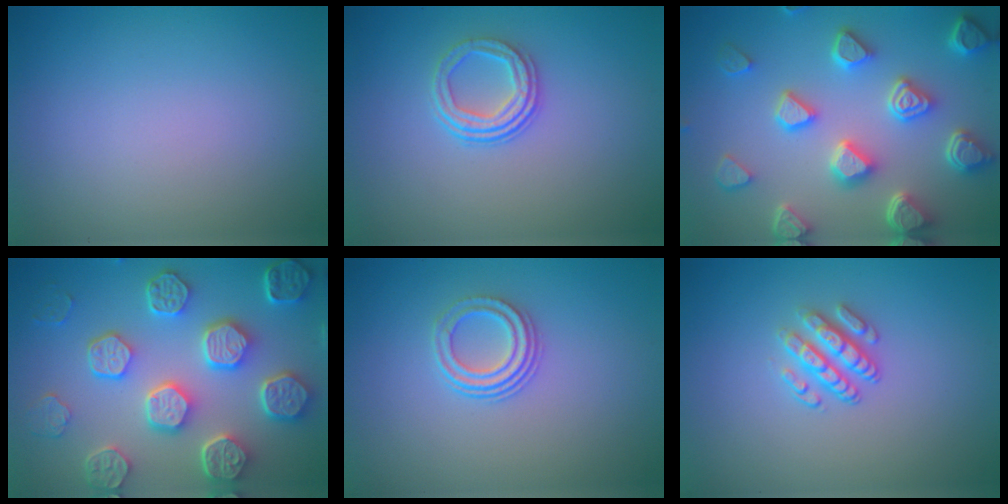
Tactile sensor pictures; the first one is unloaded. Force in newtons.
{"total": 3.1, "press": 2.4, "slide": 1.9}
{"total": 6.9, "press": 5.6, "slide": 4.1}
{"total": 8.3, "press": 6.4, "slide": 5.3}
{"total": 3.0, "press": 2.2, "slide": 2.0}
{"total": 2.9, "press": 2.4, "slide": 1.6}